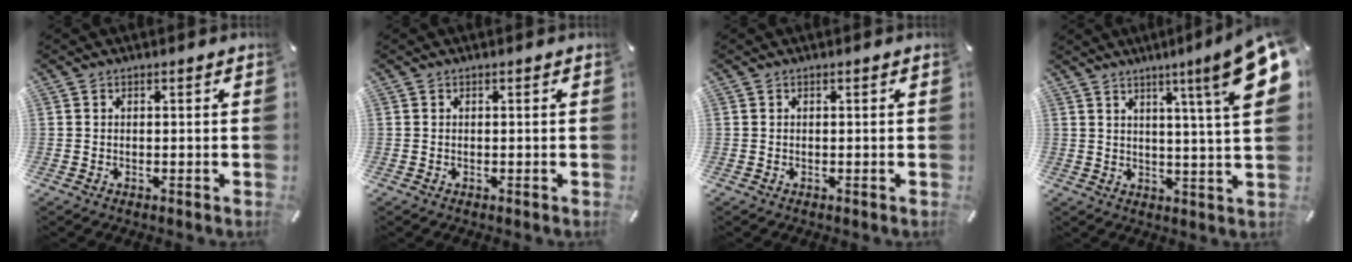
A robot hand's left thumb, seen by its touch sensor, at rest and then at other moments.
{"total": 0.0}
{"total": 0.0}
{"total": 14.6, "force": [6.7, 0.6, 12.9], "torque": [-0.197, -0.039, 0.094]}